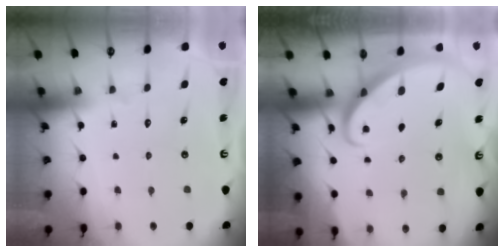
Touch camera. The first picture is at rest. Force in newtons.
{"total": 2.6, "press": 2.6, "slide": 0.3}